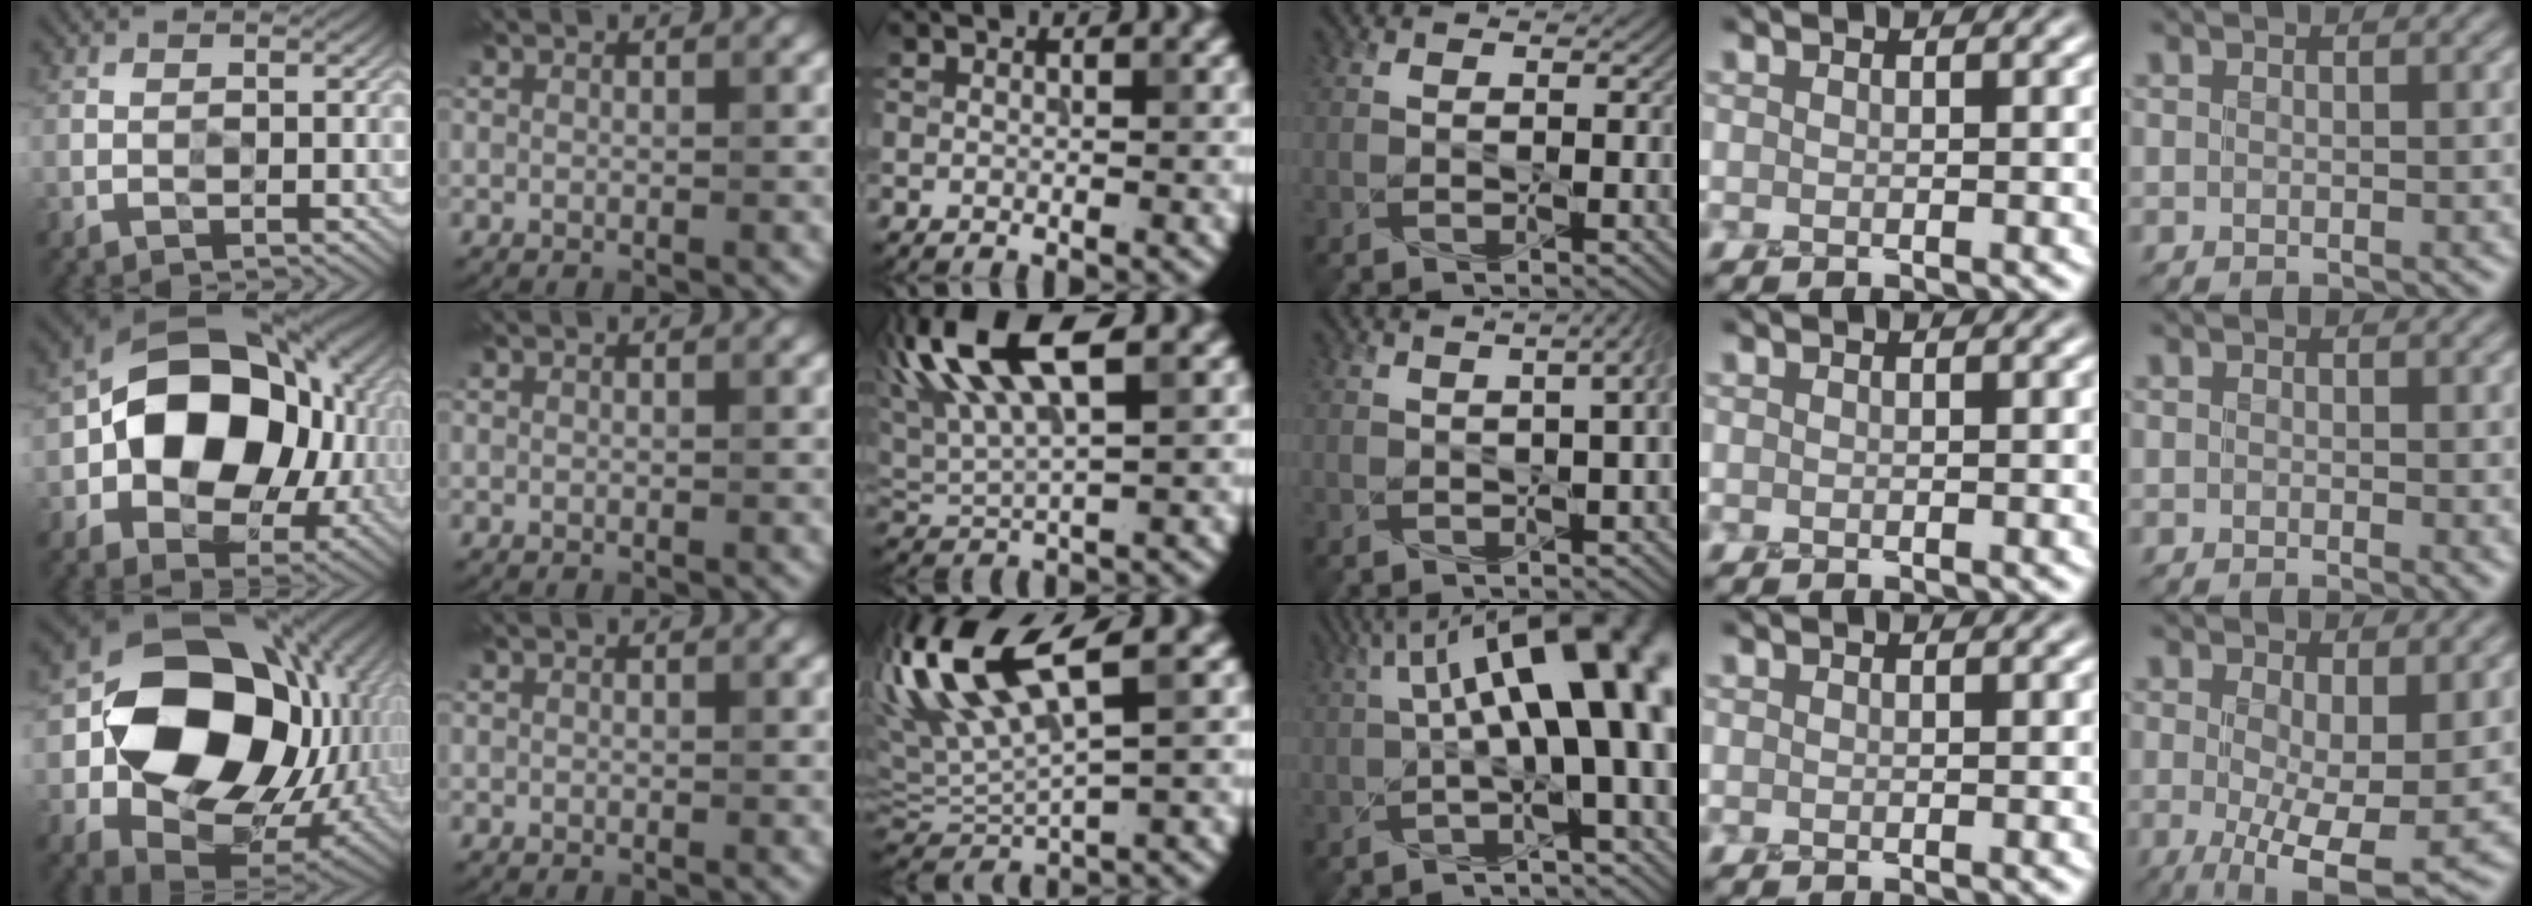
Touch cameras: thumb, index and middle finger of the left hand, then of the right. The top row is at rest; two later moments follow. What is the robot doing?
{"motion": "screw", "object": "dispenser bottle"}